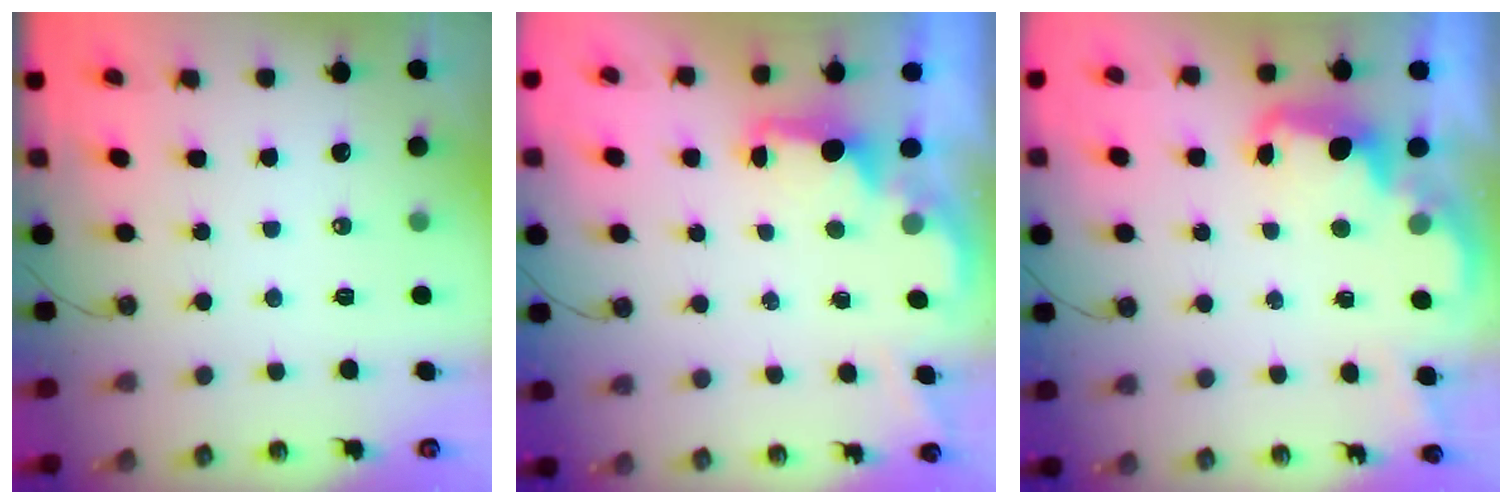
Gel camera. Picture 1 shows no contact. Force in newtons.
{"total": 1.7, "press": 1.5, "slide": 0.6}
{"total": 2.8, "press": 2.7, "slide": 0.7}